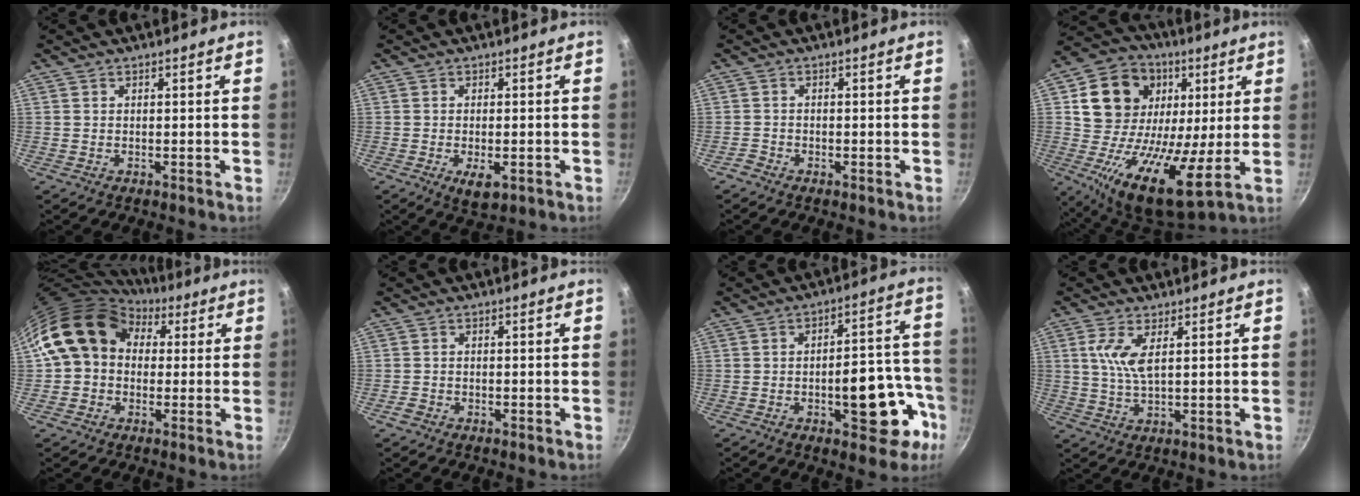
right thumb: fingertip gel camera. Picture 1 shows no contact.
{"total": 4.7, "force": [-1.6, 2.1, 3.9], "torque": [-0.059, -0.004, -0.019]}
{"total": 1.2, "force": [-1.1, 0.5, 0.4], "torque": [-0.018, 0.008, -0.027]}
{"total": 21.7, "force": [5.1, 15.6, 14.3], "torque": [-0.231, -0.015, 0.079]}
{"total": 13.7, "force": [3.7, 10.8, 7.5], "torque": [-0.095, 0.023, 0.048]}
{"total": 1.5, "force": [-1.0, 0.9, 0.6], "torque": [-0.016, 0.007, -0.022]}
{"total": 14.9, "force": [-5.6, 7.1, 11.8], "torque": [-0.099, 0.053, -0.070]}
{"total": 5.8, "force": [1.9, 1.9, 5.2], "torque": [-0.111, -0.009, 0.039]}